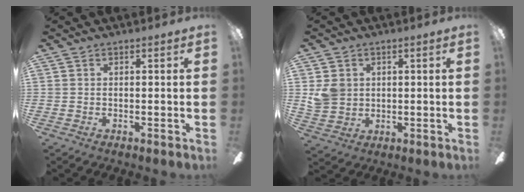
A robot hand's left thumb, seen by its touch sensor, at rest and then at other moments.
{"total": 5.7, "force": [1.6, 5.1, 2.0], "torque": [-0.035, 0.007, 0.033]}